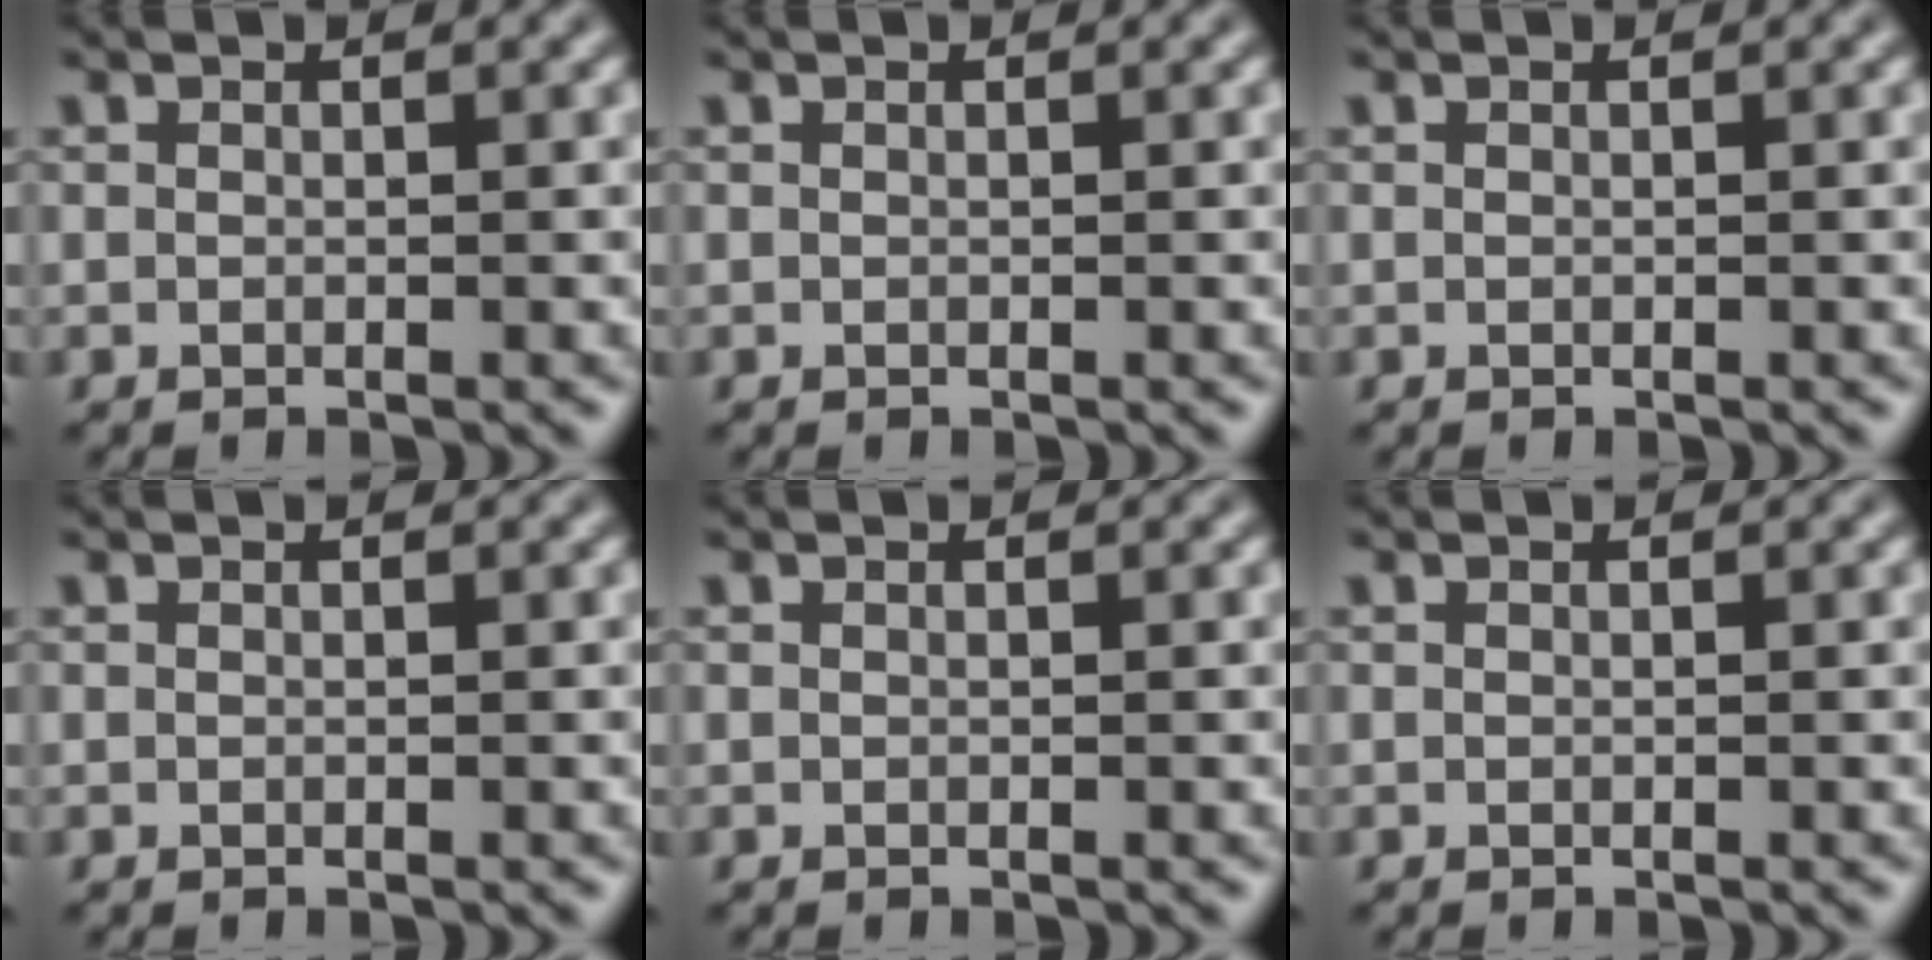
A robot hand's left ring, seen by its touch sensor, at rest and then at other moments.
{"total": 0.0}
{"total": 0.0}
{"total": 0.0}
{"total": 0.0}
{"total": 0.0}